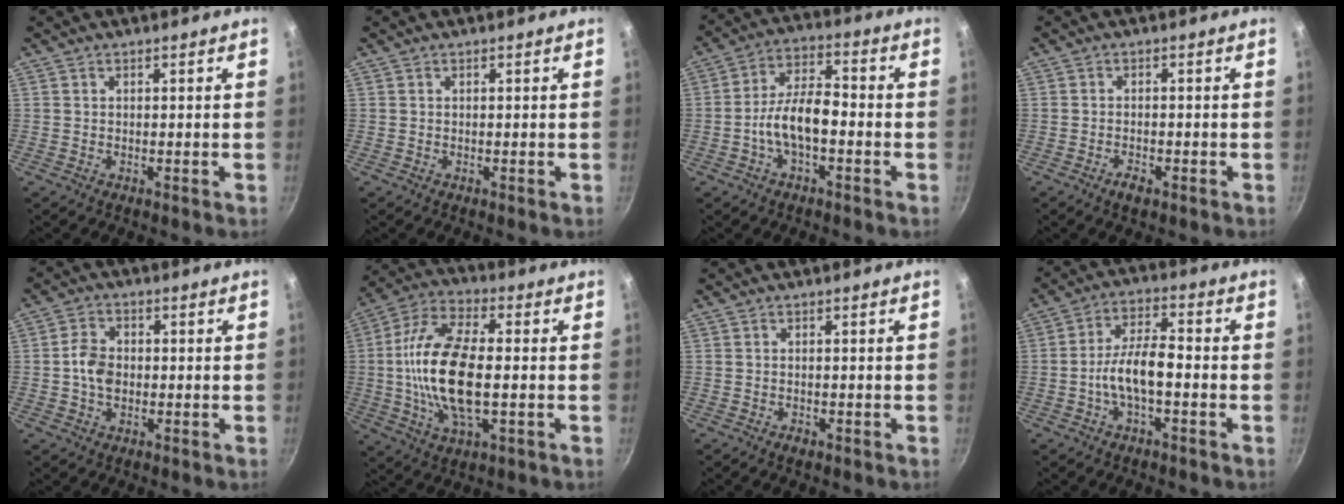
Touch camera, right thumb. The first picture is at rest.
{"total": 0.0}
{"total": 9.6, "force": [-2.7, 4.6, 8.0], "torque": [-0.131, 0.042, -0.056]}
{"total": 2.5, "force": [-1.5, 1.0, 1.7], "torque": [-0.032, 0.010, -0.027]}
{"total": 5.5, "force": [-0.6, 4.1, 3.6], "torque": [-0.059, 0.016, -0.018]}
{"total": 18.0, "force": [-0.9, 8.0, 16.1], "torque": [-0.315, 0.018, -0.030]}
{"total": 1.3, "force": [-0.8, 0.7, 0.8], "torque": [-0.017, 0.003, -0.013]}
{"total": 8.5, "force": [-2.2, 3.4, 7.5], "torque": [-0.131, 0.036, -0.048]}